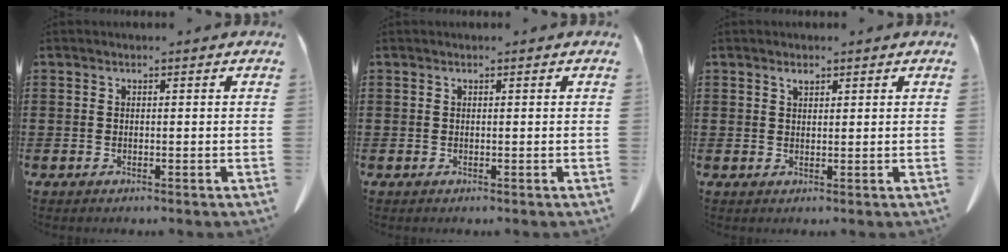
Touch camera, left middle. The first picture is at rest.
{"total": 0.0}
{"total": 1.3, "force": [1.0, 0.4, 0.7], "torque": [-0.009, -0.004, 0.017]}